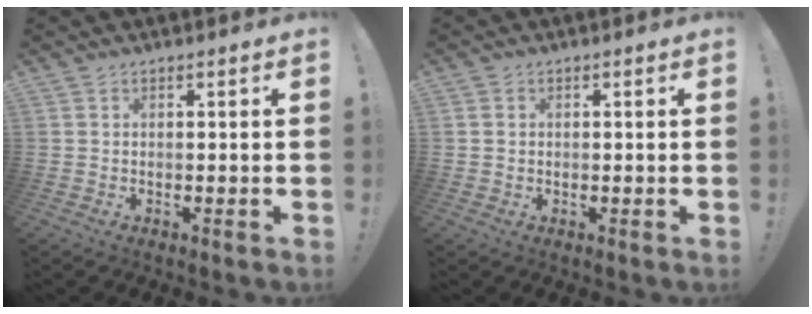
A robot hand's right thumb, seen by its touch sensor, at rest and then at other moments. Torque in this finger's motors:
{"motor_torque": [0.15, -0.19, -0.12, 0.36, 0.03]}